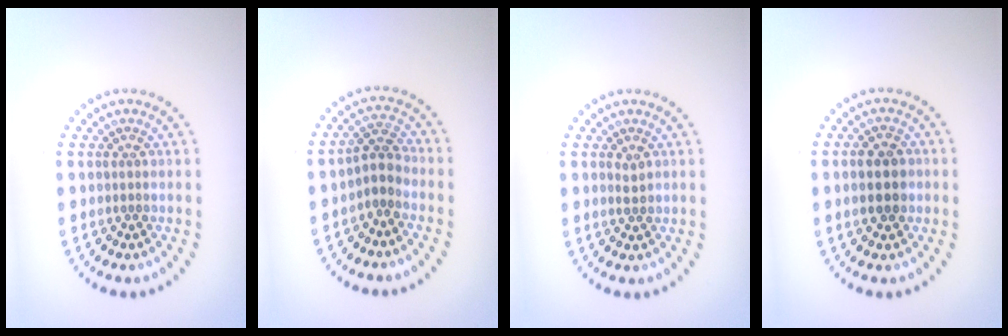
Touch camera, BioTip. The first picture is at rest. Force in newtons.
{"total": 2.3, "press": 1.9, "slide": 1.2}
{"total": 1.1, "press": 1.1, "slide": 0.3}
{"total": 3.1, "press": 3.1, "slide": 0.2}